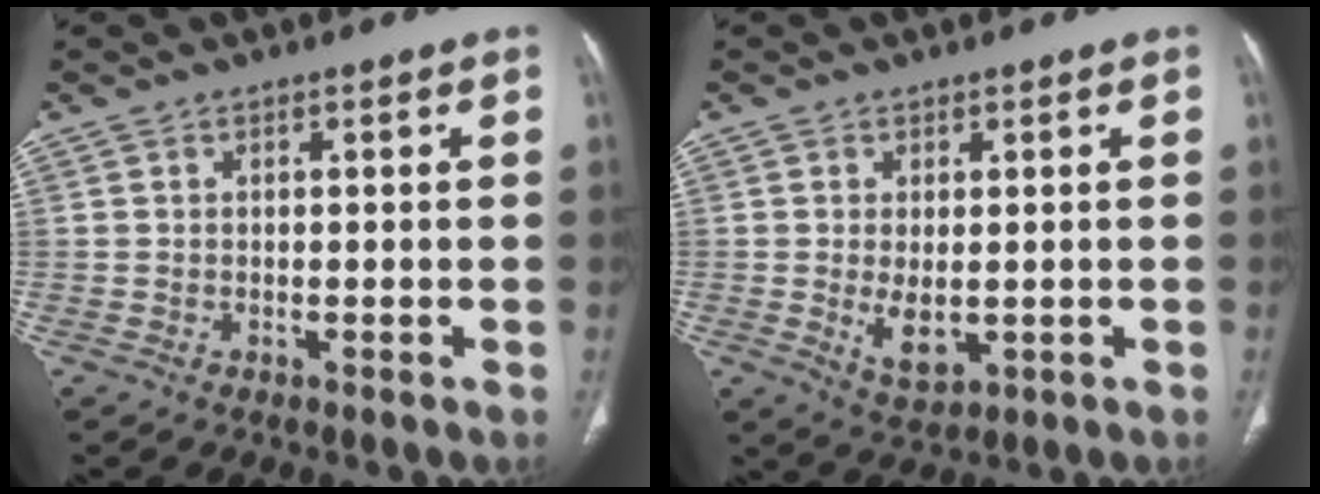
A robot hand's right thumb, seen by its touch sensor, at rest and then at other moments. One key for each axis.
{"total": 4.7, "fx": -0.5, "fy": 2.5, "fz": 4.0, "tx": -0.067, "ty": -0.014, "tz": 0.005}